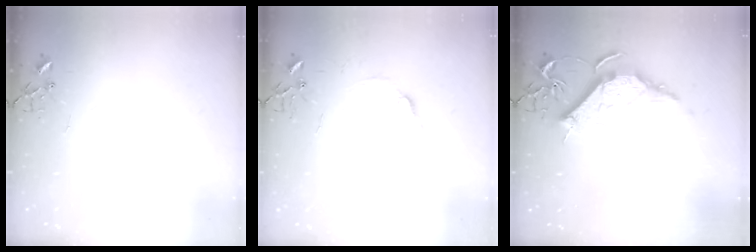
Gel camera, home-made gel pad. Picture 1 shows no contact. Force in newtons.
{"total": 7.3, "press": 7.3, "slide": 0.7}
{"total": 10.8, "press": 10.8, "slide": 0.3}